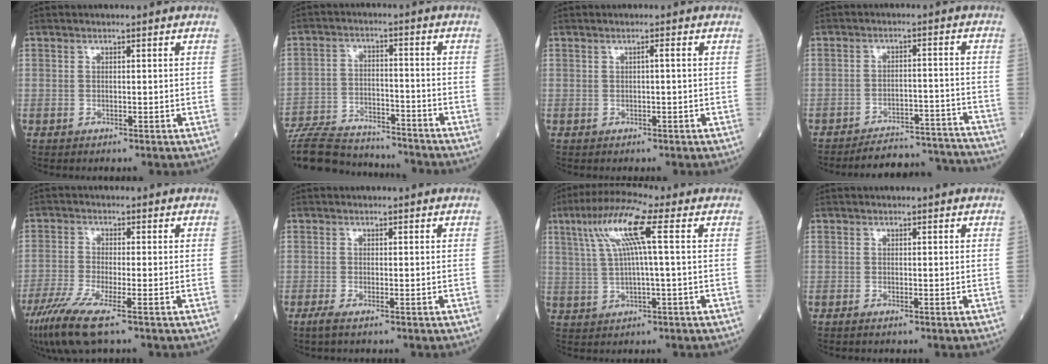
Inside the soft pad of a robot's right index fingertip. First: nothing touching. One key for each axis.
{"total": 19.4, "fx": -17.7, "fy": 4.6, "fz": 6.3, "tx": -0.158, "ty": -0.008, "tz": -0.277}
{"total": 0.7, "fx": 0.1, "fy": -0.1, "fz": 0.7, "tx": -0.015, "ty": 0.001, "tz": 0.001}
{"total": 14.9, "fx": -14.7, "fy": 1.7, "fz": 1.6, "tx": -0.010, "ty": 0.026, "tz": -0.189}
{"total": 9.8, "fx": -6.3, "fy": 1.2, "fz": 7.4, "tx": -0.151, "ty": -0.030, "tz": -0.115}
{"total": 1.9, "fx": -1.2, "fy": 0.3, "fz": 1.4, "tx": -0.039, "ty": -0.008, "tz": -0.026}
{"total": 9.5, "fx": 3.1, "fy": 0.2, "fz": 9.0, "tx": -0.183, "ty": 0.027, "tz": 0.058}
{"total": 0.8, "fx": -0.5, "fy": 0.2, "fz": 0.6, "tx": -0.015, "ty": -0.003, "tz": -0.007}